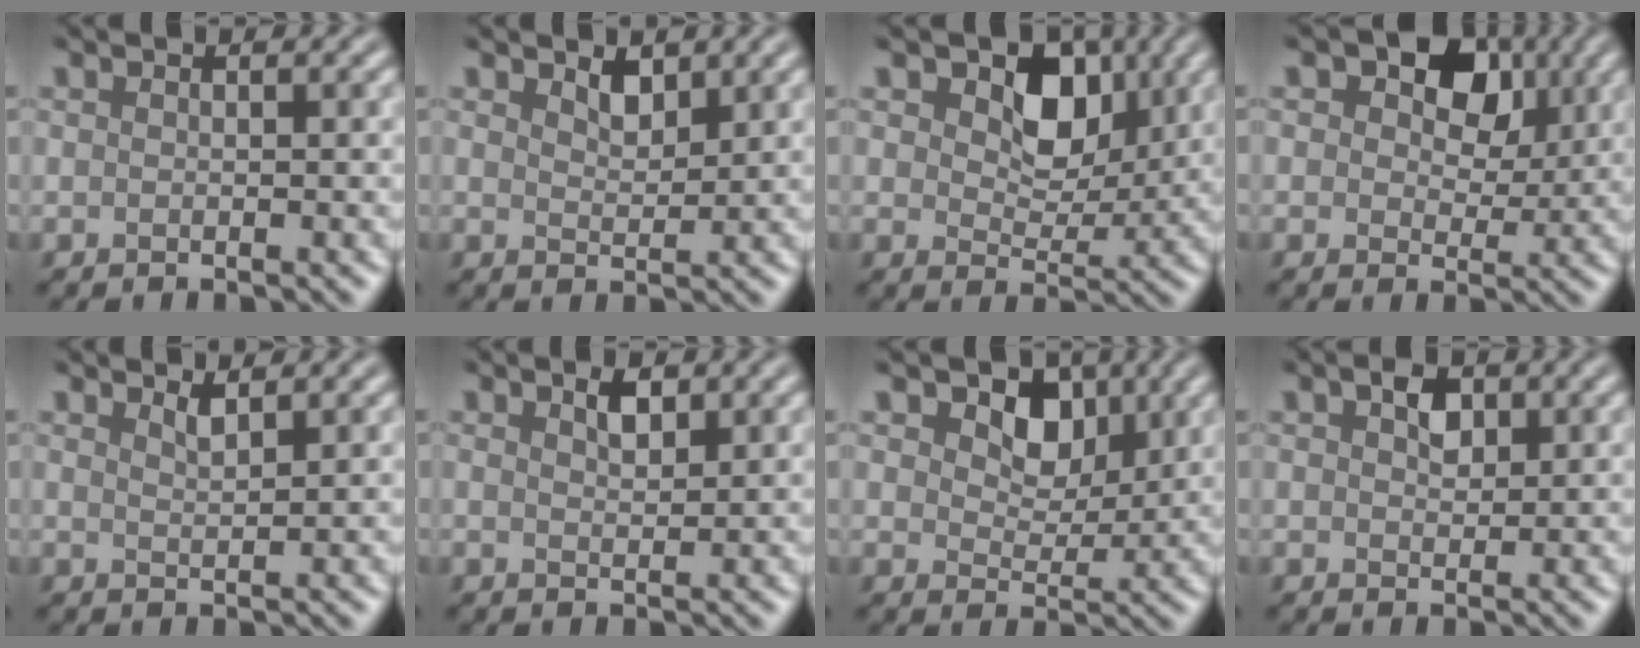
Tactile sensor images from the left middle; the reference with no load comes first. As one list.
[{"total": 1.3, "force": [1.3, 0.3, 0.2], "torque": [-0.010, 0.002, 0.028]}, {"total": 4.7, "force": [2.0, 3.2, 2.8], "torque": [-0.052, -0.004, 0.028]}, {"total": 6.0, "force": [2.5, 4.0, 3.7], "torque": [-0.054, 0.009, 0.023]}, {"total": 1.1, "force": [1.0, 0.2, 0.4], "torque": [-0.001, 0.006, 0.018]}, {"total": 1.2, "force": [1.0, 0.2, 0.5], "torque": [-0.011, 0.006, 0.020]}, {"total": 3.6, "force": [1.9, 2.5, 1.8], "torque": [-0.038, -0.001, 0.026]}, {"total": 1.5, "force": [0.9, 0.9, 0.8], "torque": [-0.014, 0.008, 0.020]}]